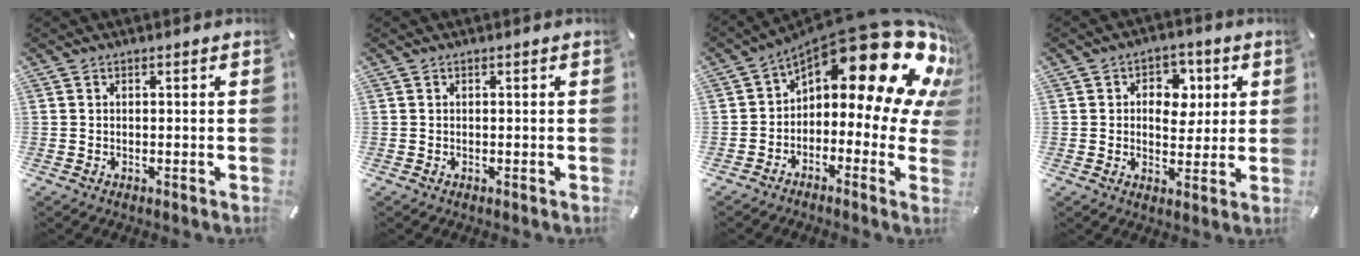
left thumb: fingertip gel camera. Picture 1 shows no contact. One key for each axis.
{"total": 0.0}
{"total": 23.3, "fx": 11.7, "fy": 9.4, "fz": 17.9, "tx": -0.250, "ty": -0.099, "tz": 0.195}
{"total": 7.8, "fx": 1.4, "fy": 6.1, "fz": 4.7, "tx": -0.048, "ty": -0.003, "tz": 0.016}